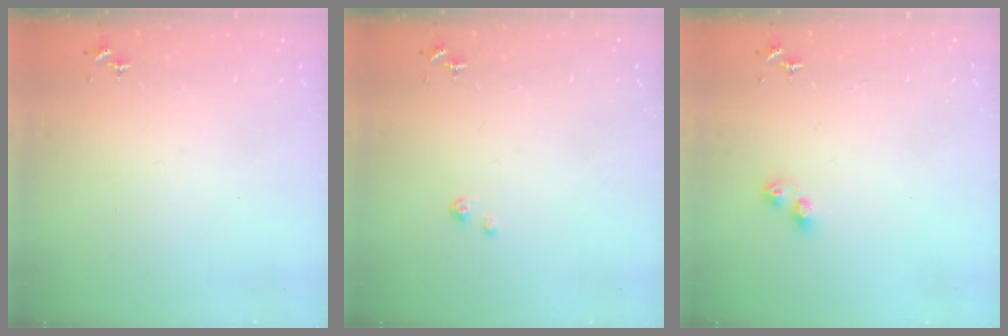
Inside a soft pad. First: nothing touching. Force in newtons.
{"total": 2.3, "press": 2.3, "slide": 0.3}
{"total": 5.0, "press": 4.9, "slide": 1.1}